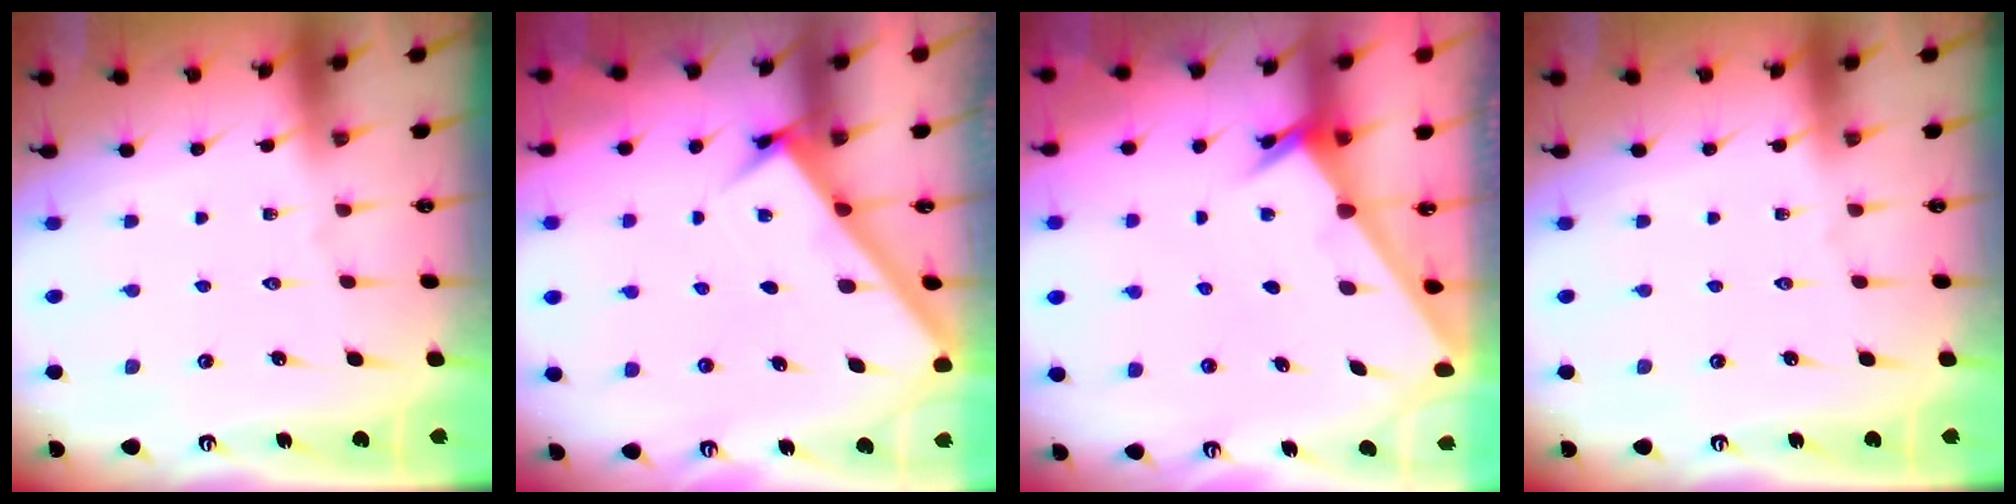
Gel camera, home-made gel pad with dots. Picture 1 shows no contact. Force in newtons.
{"total": 3.0, "press": 3.0, "slide": 0.2}
{"total": 2.3, "press": 2.3, "slide": 0.3}
{"total": 0.0}